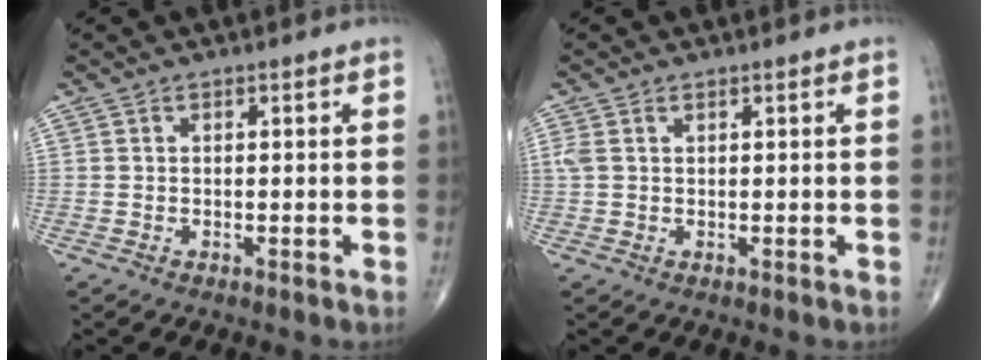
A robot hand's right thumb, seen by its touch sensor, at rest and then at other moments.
{"total": 2.0, "force": [0.7, 1.0, 1.6], "torque": [-0.058, 0.015, 0.020]}